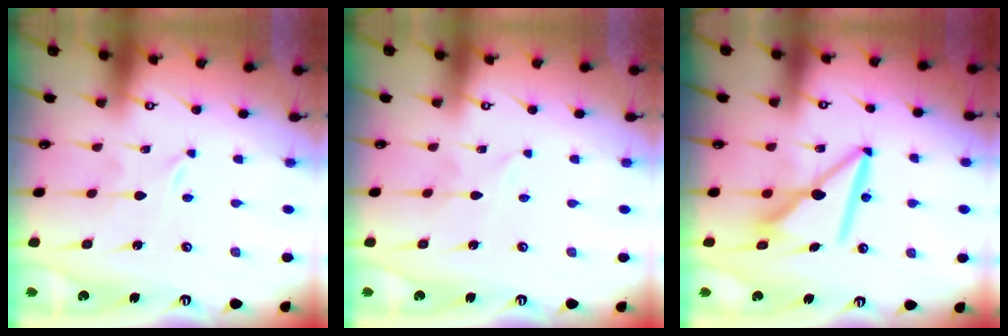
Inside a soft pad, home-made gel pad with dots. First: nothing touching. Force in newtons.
{"total": 1.6, "press": 1.6, "slide": 0.1}
{"total": 10.1, "press": 10.0, "slide": 1.1}